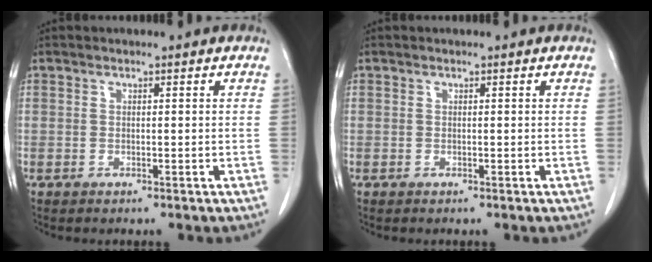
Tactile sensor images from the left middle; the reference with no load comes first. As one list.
[{"total": 0.0}]